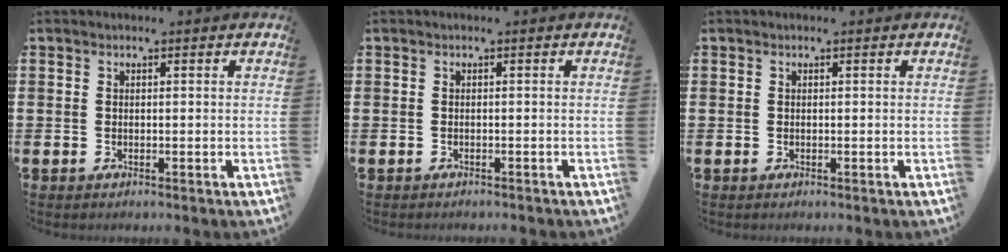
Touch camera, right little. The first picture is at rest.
{"total": 0.0}
{"total": 0.0}